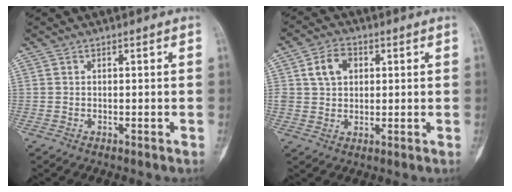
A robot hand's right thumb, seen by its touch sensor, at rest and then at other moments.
{"total": 6.4, "force": [2.0, 4.7, 3.9], "torque": [-0.051, 0.001, 0.034]}